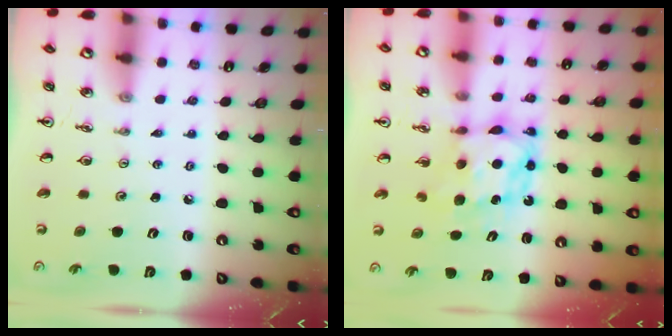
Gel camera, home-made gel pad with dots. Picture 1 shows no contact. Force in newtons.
{"total": 7.2, "press": 7.1, "slide": 0.7}